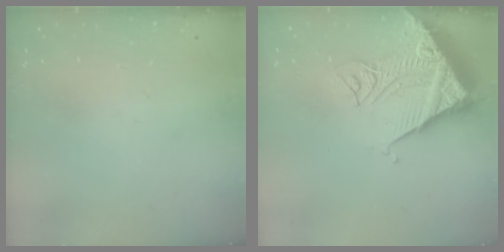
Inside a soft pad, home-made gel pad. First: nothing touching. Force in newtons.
{"total": 16.3, "press": 16.2, "slide": 1.9}